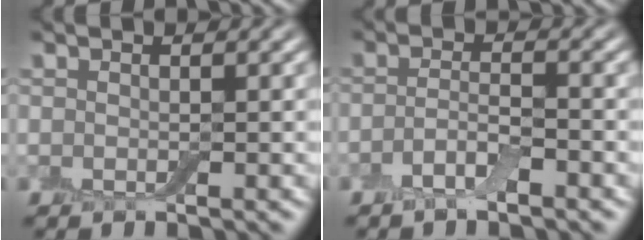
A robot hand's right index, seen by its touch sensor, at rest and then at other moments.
{"total": 2.3, "force": [-1.3, 0.6, 1.8], "torque": [-0.037, 0.004, -0.031]}